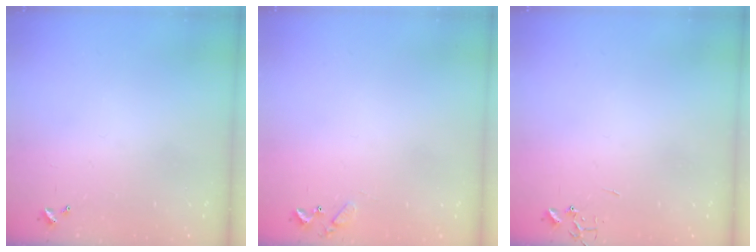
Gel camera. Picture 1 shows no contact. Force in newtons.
{"total": 5.5, "press": 5.5, "slide": 0.4}
{"total": 0.0}